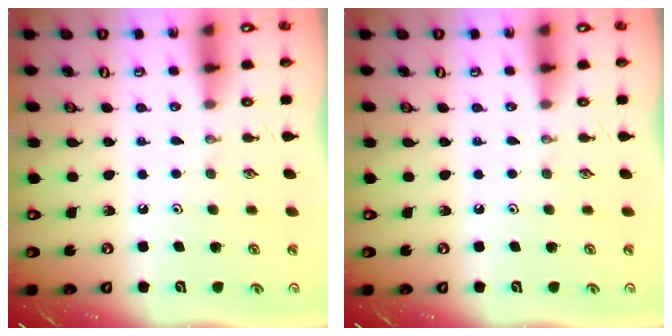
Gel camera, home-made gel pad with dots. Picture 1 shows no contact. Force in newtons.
{"total": 0.0}